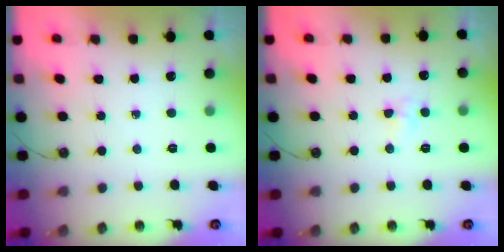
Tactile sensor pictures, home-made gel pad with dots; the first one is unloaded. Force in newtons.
{"total": 3.4, "press": 3.4, "slide": 0.3}